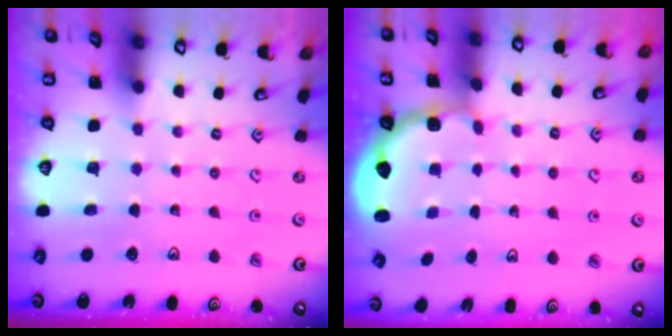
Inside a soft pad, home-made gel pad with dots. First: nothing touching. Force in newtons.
{"total": 2.7, "press": 2.3, "slide": 1.5}